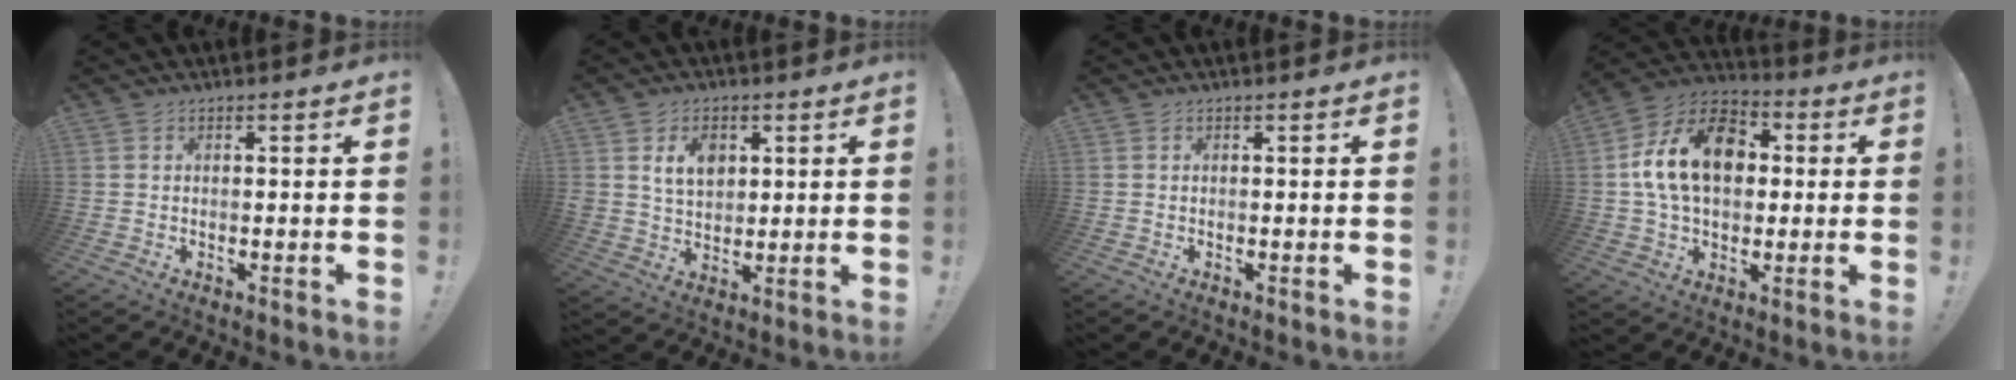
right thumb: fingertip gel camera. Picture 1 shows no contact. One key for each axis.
{"total": 8.2, "fx": 3.3, "fy": 6.2, "fz": 4.2, "tx": -0.058, "ty": -0.014, "tz": 0.062}
{"total": 0.0}
{"total": 18.9, "fx": 3.2, "fy": 13.3, "fz": 13.1, "tx": -0.209, "ty": 0.014, "tz": 0.062}